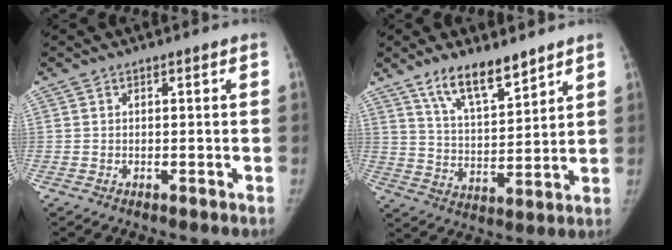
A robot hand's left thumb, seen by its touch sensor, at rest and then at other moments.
{"total": 11.3, "force": [8.2, 3.7, 6.8], "torque": [-0.099, -0.054, 0.154]}